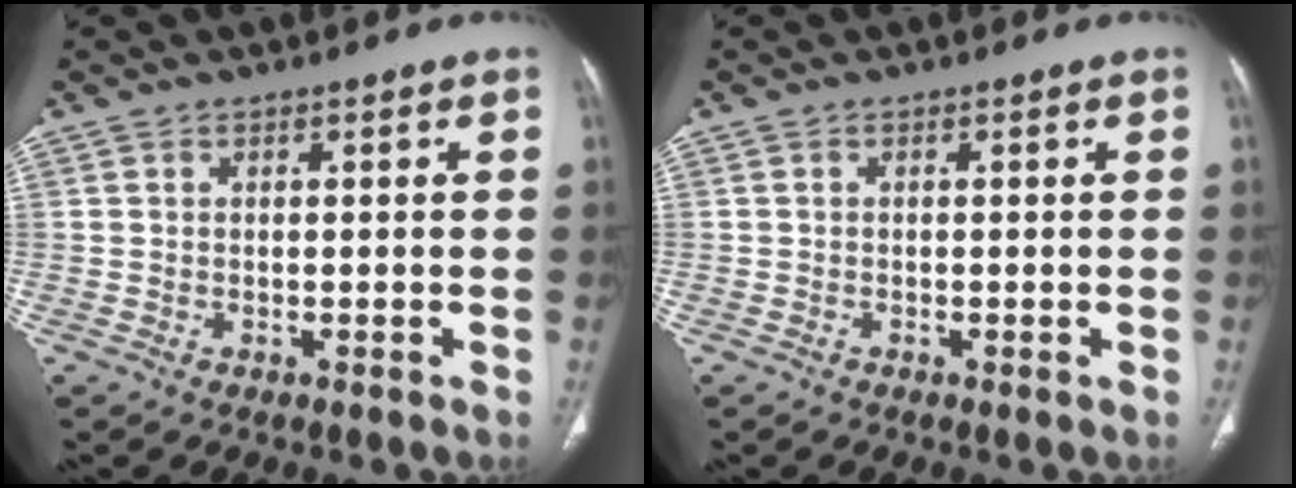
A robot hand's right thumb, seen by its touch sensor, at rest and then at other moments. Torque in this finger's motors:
{"motor_torque": [0.06, -0.83, -0.02, 0.21, -0.03]}